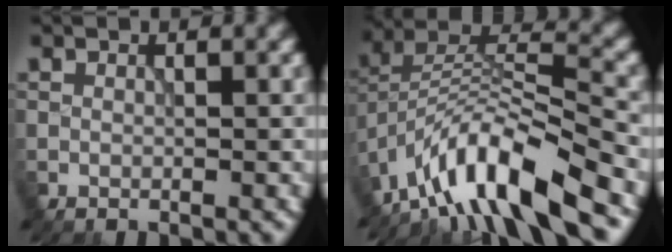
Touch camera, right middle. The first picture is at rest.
{"total": 11.7, "force": [-8.3, 2.7, 7.7], "torque": [-0.123, 0.015, -0.154]}